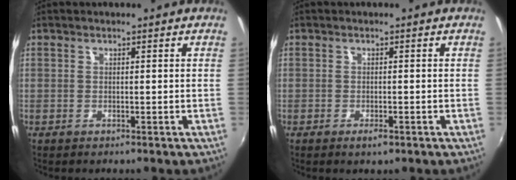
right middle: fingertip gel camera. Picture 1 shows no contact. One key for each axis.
{"total": 1.7, "fx": -1.0, "fy": 0.6, "fz": 1.2, "tx": -0.024, "ty": -0.005, "tz": -0.016}